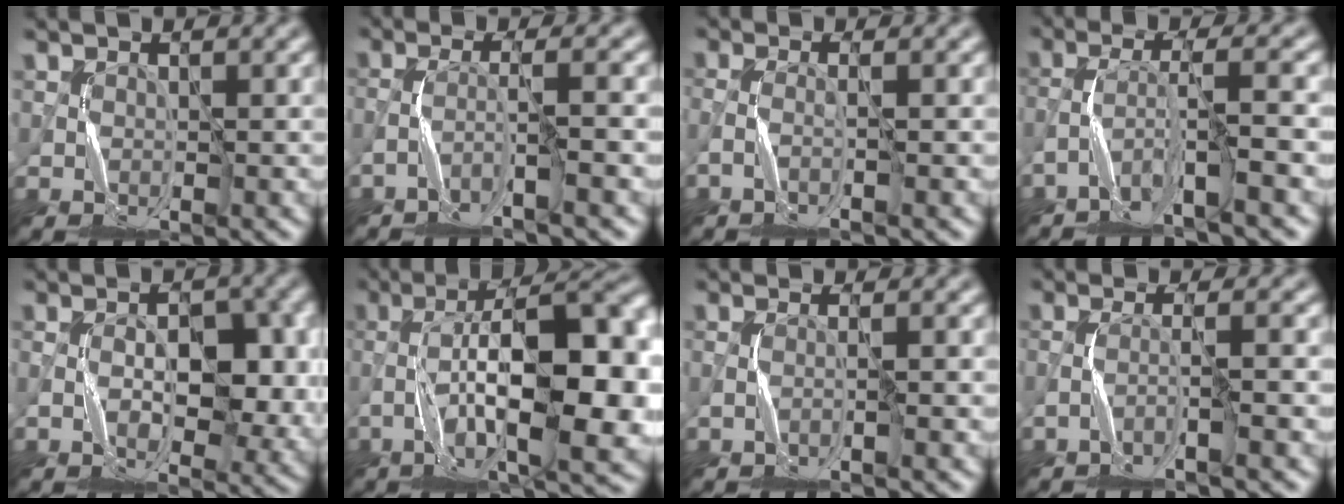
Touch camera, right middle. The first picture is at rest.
{"total": 3.6, "force": [-2.2, 0.2, 2.8], "torque": [-0.050, 0.011, -0.057]}
{"total": 1.7, "force": [-0.8, 0.2, 1.5], "torque": [-0.032, -0.001, -0.026]}
{"total": 5.7, "force": [-3.6, 0.4, 4.4], "torque": [-0.086, 0.006, -0.076]}
{"total": 5.9, "force": [-0.6, 2.9, 5.0], "torque": [-0.083, -0.001, -0.009]}
{"total": 15.0, "force": [-2.6, 5.2, 13.8], "torque": [-0.222, 0.016, -0.041]}
{"total": 1.5, "force": [-0.8, 0.1, 1.3], "torque": [-0.024, 0.004, -0.023]}
{"total": 2.9, "force": [-1.7, 0.2, 2.4], "torque": [-0.040, 0.008, -0.049]}